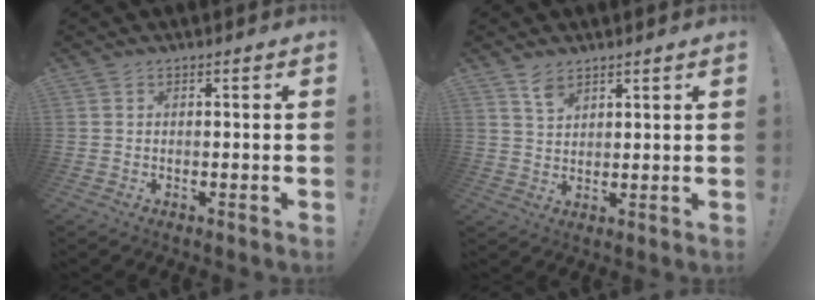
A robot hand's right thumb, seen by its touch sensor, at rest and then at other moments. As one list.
[{"total": 4.7, "force": [3.5, 2.5, 1.8], "torque": [-0.028, -0.022, 0.066]}]